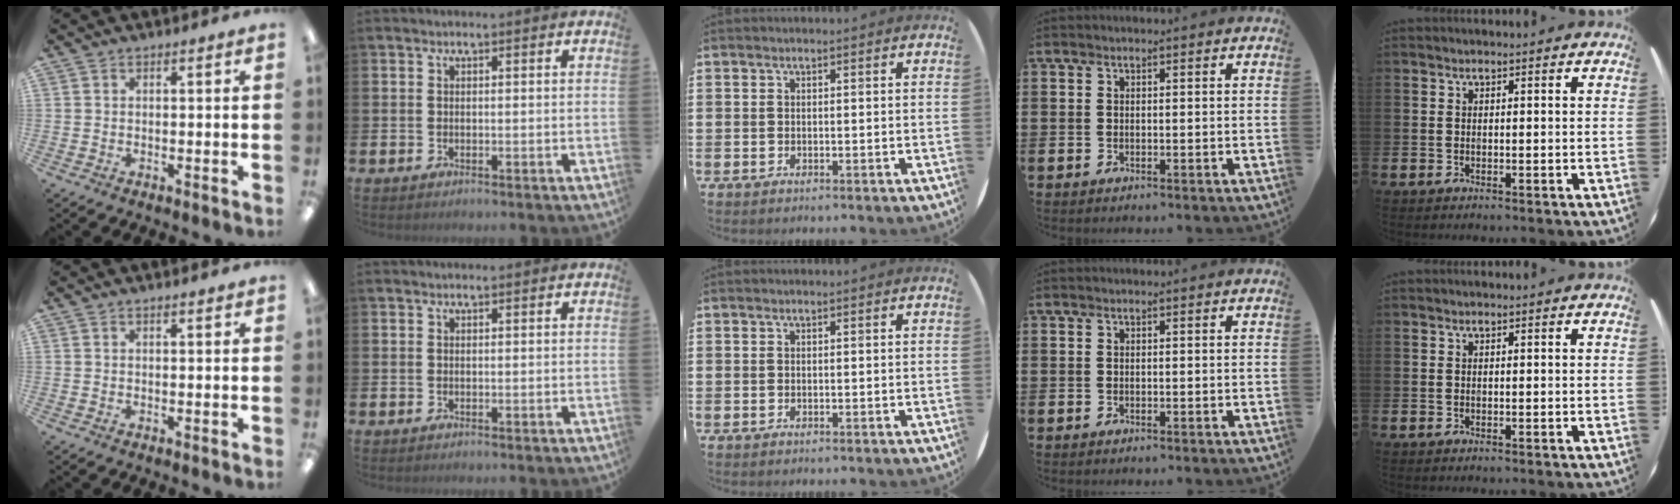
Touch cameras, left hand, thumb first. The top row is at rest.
{"thumb": {"total": 0.8, "force": [0.7, 0.1, 0.5], "torque": [-0.010, 0.000, 0.012]}}